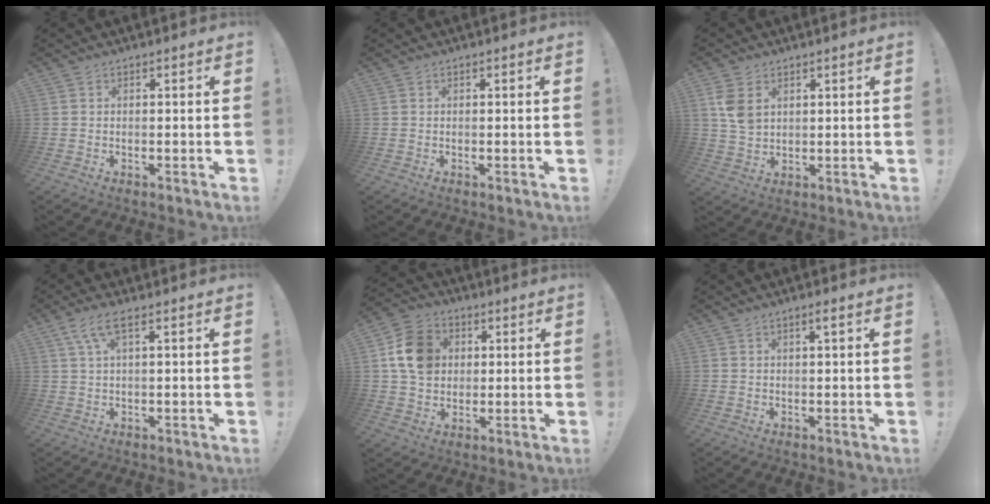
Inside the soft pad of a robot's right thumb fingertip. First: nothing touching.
{"total": 0.0}
{"total": 7.0, "force": [2.8, 4.7, 4.4], "torque": [-0.077, -0.007, 0.054]}
{"total": 5.4, "force": [2.1, 1.2, 4.8], "torque": [-0.098, 0.003, 0.039]}
{"total": 12.7, "force": [2.8, 10.7, 6.2], "torque": [-0.087, 0.001, 0.059]}
{"total": 1.6, "force": [0.6, -0.1, 1.5], "torque": [-0.027, -0.001, 0.007]}